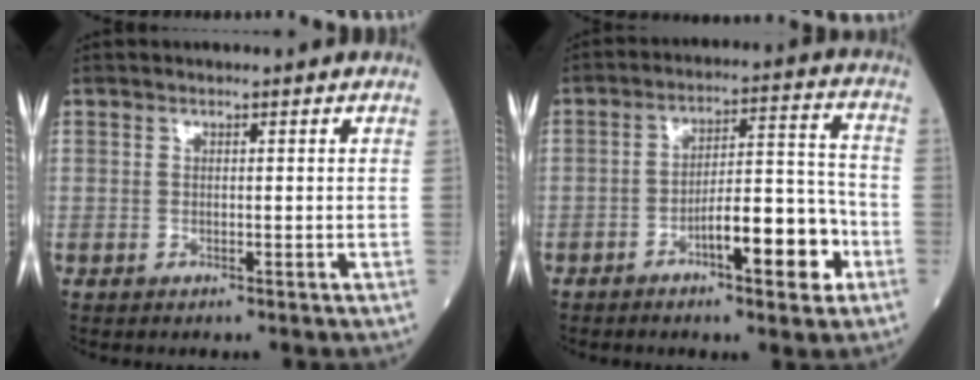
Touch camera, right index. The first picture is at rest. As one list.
[{"total": 10.7, "force": [-4.7, 2.3, 9.3], "torque": [-0.140, 0.021, -0.070]}]